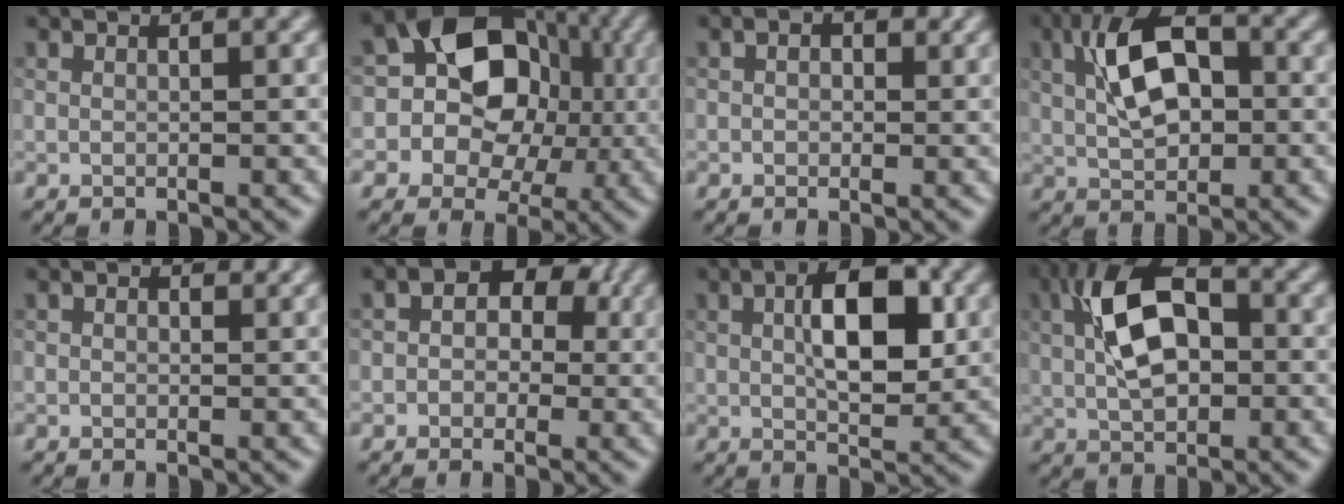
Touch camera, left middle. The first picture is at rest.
{"total": 9.4, "force": [0.0, 7.5, 5.7], "torque": [-0.079, 0.007, -0.014]}
{"total": 1.1, "force": [-0.3, 0.8, 0.7], "torque": [-0.011, 0.007, -0.002]}
{"total": 6.5, "force": [-0.2, 3.4, 5.5], "torque": [-0.109, 0.021, -0.004]}
{"total": 0.5, "force": [0.2, 0.4, 0.3], "torque": [-0.008, 0.001, 0.006]}
{"total": 5.6, "force": [0.6, 4.3, 3.5], "torque": [-0.032, 0.026, -0.012]}
{"total": 5.2, "force": [0.5, 2.2, 4.7], "torque": [-0.081, 0.009, 0.013]}
{"total": 8.0, "force": [-0.3, 4.3, 6.7], "torque": [-0.137, 0.024, -0.011]}